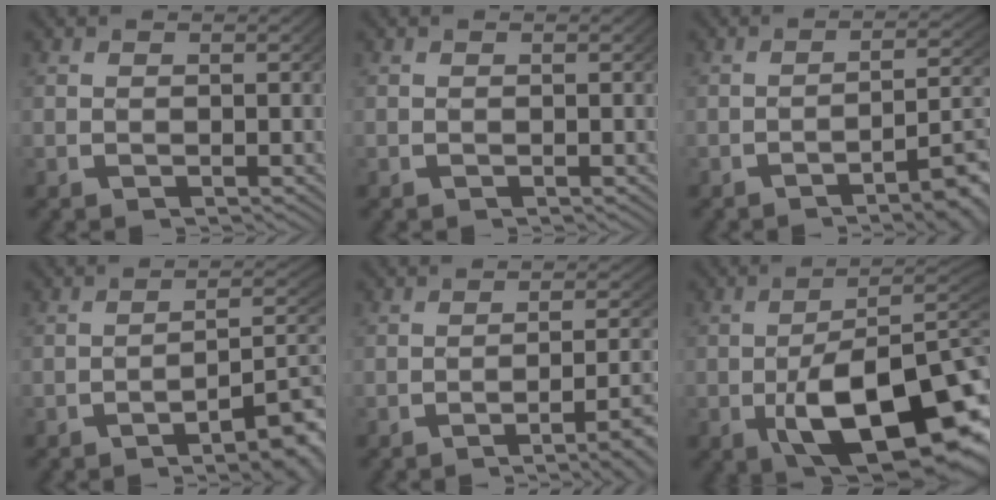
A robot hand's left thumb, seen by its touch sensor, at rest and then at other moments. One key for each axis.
{"total": 0.0}
{"total": 6.4, "fx": -3.0, "fy": 1.9, "fz": 5.4, "tx": -0.069, "ty": -0.003, "tz": -0.041}
{"total": 7.6, "fx": -3.4, "fy": 2.7, "fz": 6.3, "tx": -0.080, "ty": -0.008, "tz": -0.046}
{"total": 6.0, "fx": -3.2, "fy": 1.5, "fz": 4.9, "tx": -0.068, "ty": -0.003, "tz": -0.046}
{"total": 15.7, "fx": -3.5, "fy": 9.1, "fz": 12.3, "tx": -0.193, "ty": -0.061, "tz": -0.020}